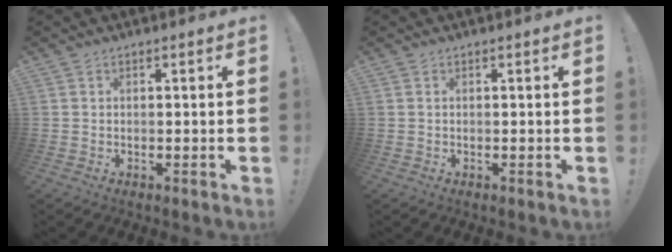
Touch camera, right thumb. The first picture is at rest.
{"total": 0.0}